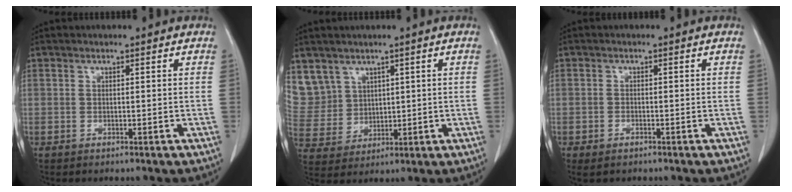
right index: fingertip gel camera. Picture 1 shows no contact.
{"total": 11.5, "force": [5.7, 9.8, 1.9], "torque": [-0.077, 0.039, 0.146]}
{"total": 2.1, "force": [-1.3, 0.9, 1.3], "torque": [-0.025, -0.003, -0.017]}